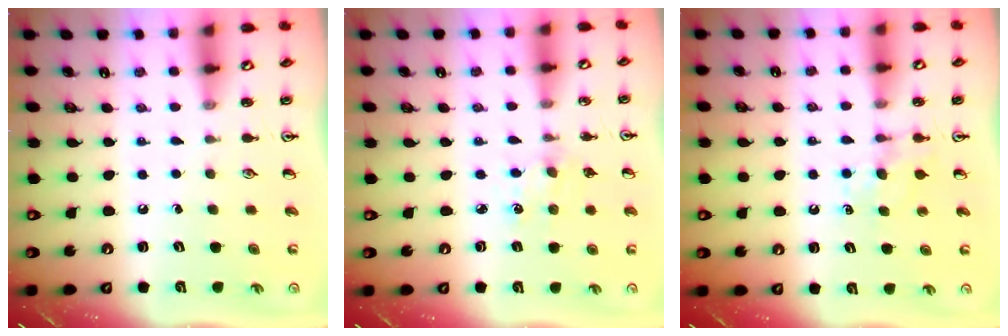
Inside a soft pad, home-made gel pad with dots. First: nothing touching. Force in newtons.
{"total": 4.5, "press": 4.5, "slide": 0.5}
{"total": 6.1, "press": 6.1, "slide": 0.3}